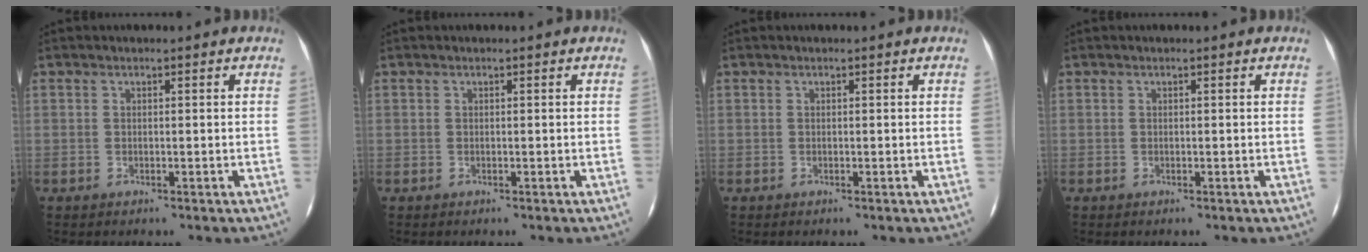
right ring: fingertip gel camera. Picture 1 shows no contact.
{"total": 0.0}
{"total": 0.0}
{"total": 0.0}